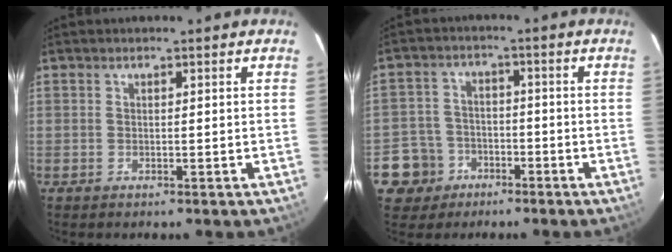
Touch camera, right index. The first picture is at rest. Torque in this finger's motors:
{"motor_torque": [-0.26, -0.16, -0.86, -0.21]}